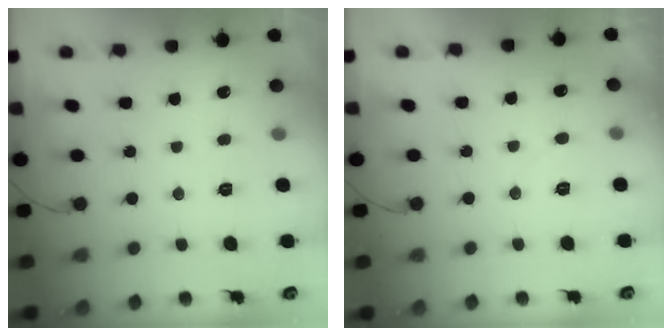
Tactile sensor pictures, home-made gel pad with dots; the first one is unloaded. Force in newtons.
{"total": 4.7, "press": 4.7, "slide": 0.3}